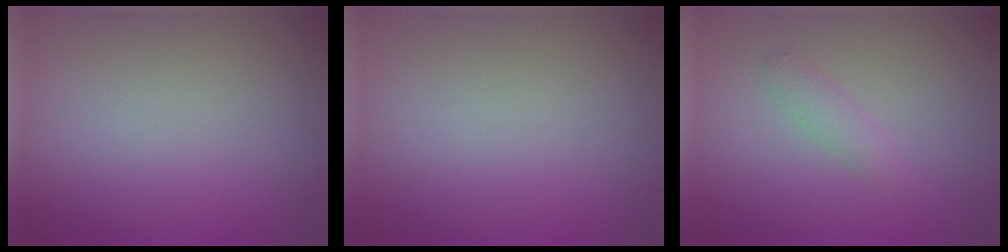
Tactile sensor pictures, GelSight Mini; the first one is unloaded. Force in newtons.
{"total": 0.0}
{"total": 1.4, "press": 1.4, "slide": 0.0}